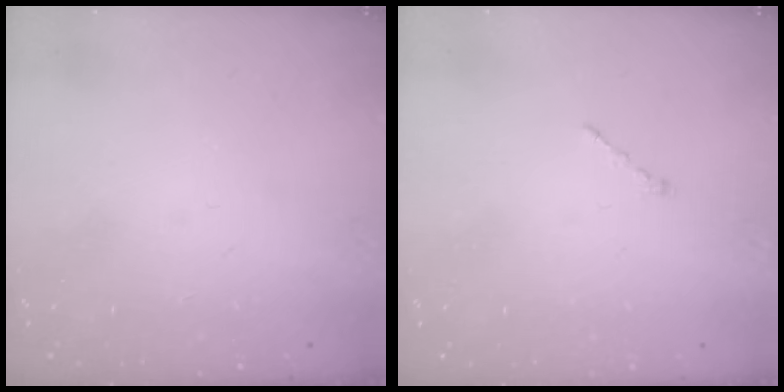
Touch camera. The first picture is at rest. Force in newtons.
{"total": 1.0, "press": 0.9, "slide": 0.3}